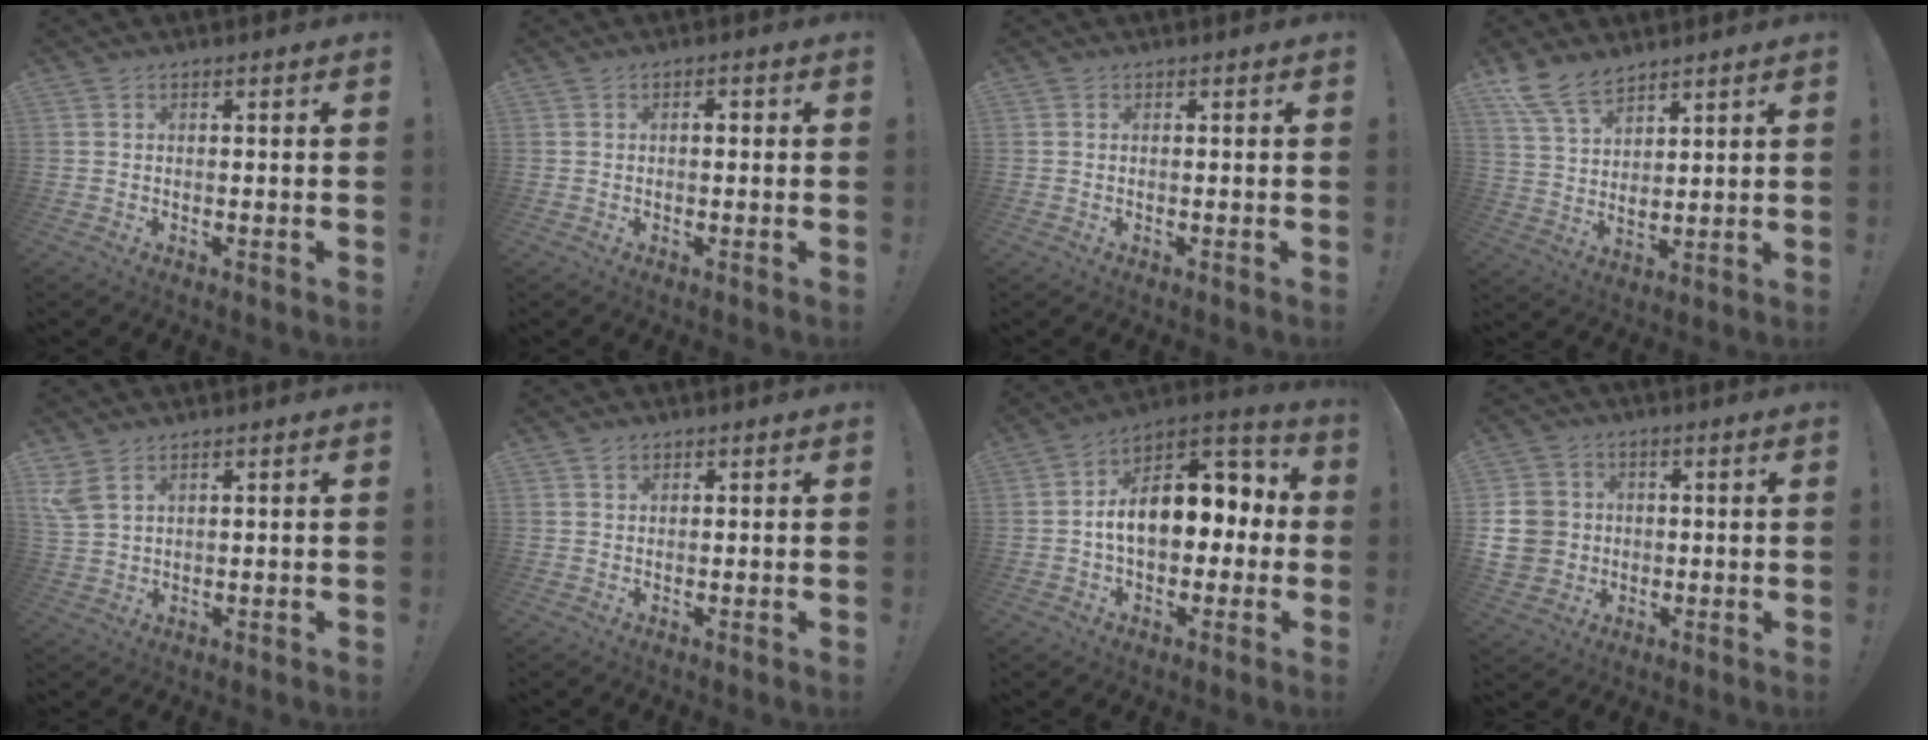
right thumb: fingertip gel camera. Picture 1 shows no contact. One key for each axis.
{"total": 1.2, "fx": -0.2, "fy": 0.8, "fz": 0.9, "tx": -0.018, "ty": 0.007, "tz": -0.006}
{"total": 0.0}
{"total": 10.5, "fx": 8.3, "fy": 4.9, "fz": 4.1, "tx": -0.091, "ty": -0.042, "tz": 0.165}
{"total": 5.2, "fx": 3.2, "fy": 2.5, "fz": 3.3, "tx": -0.065, "ty": -0.007, "tz": 0.066}
{"total": 1.2, "fx": 0.9, "fy": 0.6, "fz": 0.3, "tx": -0.001, "ty": -0.002, "tz": 0.017}
{"total": 15.5, "fx": 0.2, "fy": 10.2, "fz": 11.8, "tx": -0.172, "ty": 0.014, "tz": 0.009}
{"total": 11.3, "fx": 0.0, "fy": 10.4, "fz": 4.2, "tx": -0.083, "ty": 0.016, "tz": 0.010}